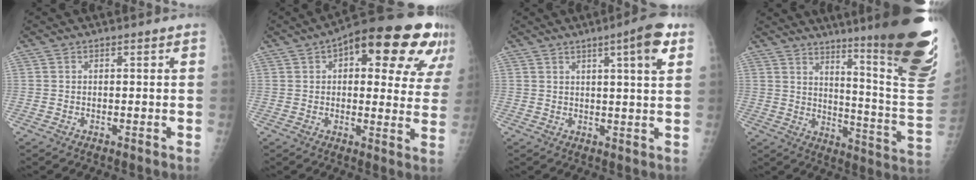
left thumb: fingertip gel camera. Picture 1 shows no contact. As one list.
[{"total": 21.3, "force": [10.2, 8.7, 16.5], "torque": [-0.184, 0.005, 0.128]}, {"total": 7.5, "force": [3.7, 0.8, 6.5], "torque": [-0.089, -0.012, 0.048]}, {"total": 26.7, "force": [16.8, 2.3, 20.6], "torque": [-0.226, -0.113, 0.233]}]